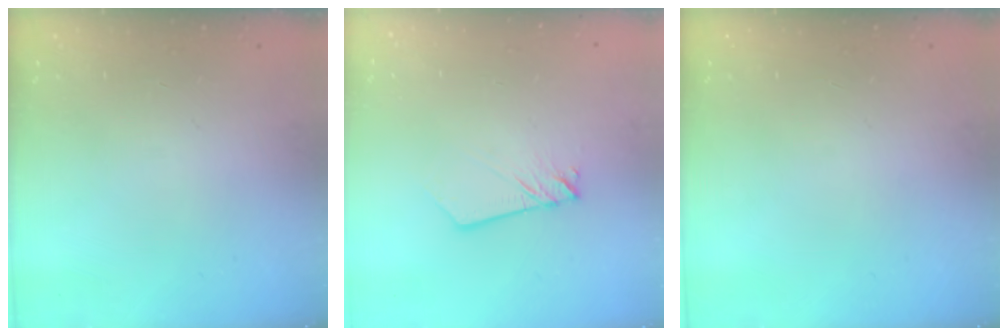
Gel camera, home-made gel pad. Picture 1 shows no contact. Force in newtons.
{"total": 2.7, "press": 2.6, "slide": 0.3}
{"total": 0.0}